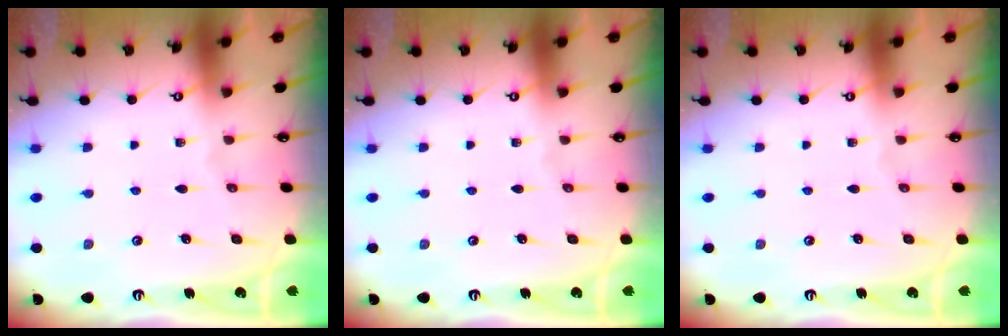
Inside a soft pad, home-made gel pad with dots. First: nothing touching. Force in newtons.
{"total": 0.0}
{"total": 0.0}